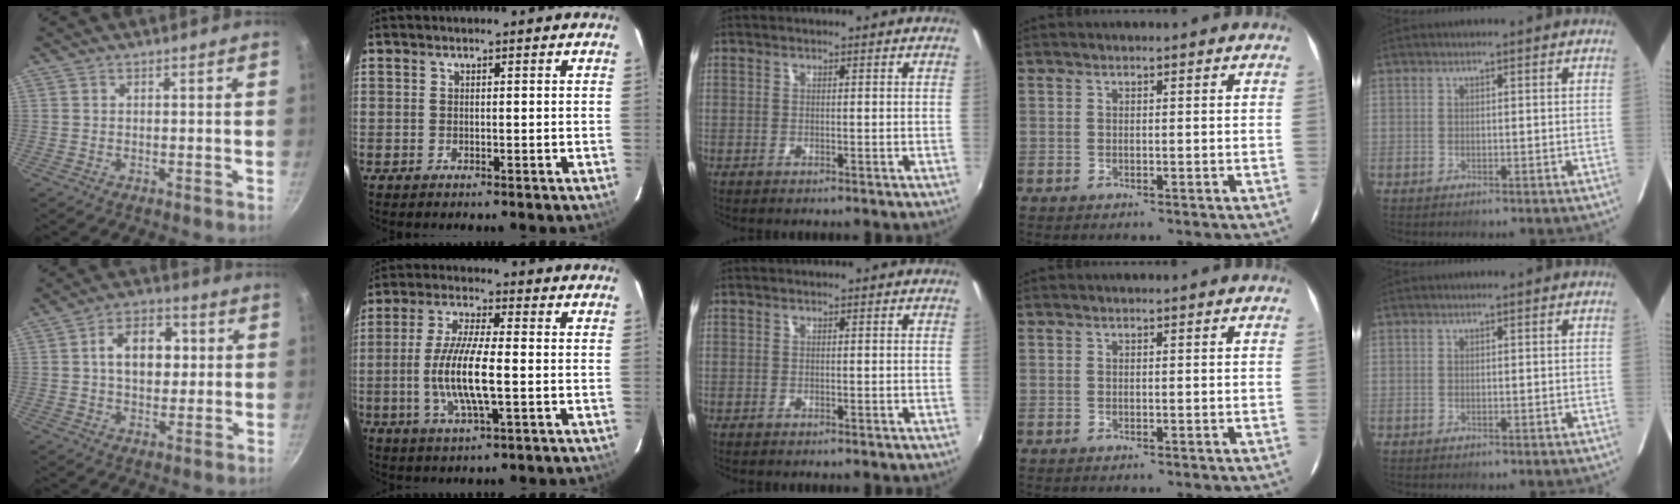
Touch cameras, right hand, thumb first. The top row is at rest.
{"thumb": {"total": 10.9, "force": [1.7, 7.4, 7.8], "torque": [-0.089, 0.010, 0.018]}, "index": {"total": 11.2, "force": [-1.8, 2.4, 10.7], "torque": [-0.214, -0.007, -0.037]}}